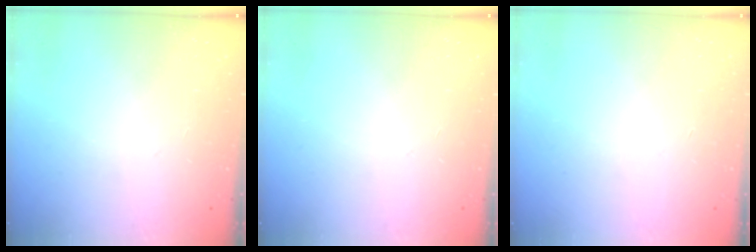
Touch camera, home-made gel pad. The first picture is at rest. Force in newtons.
{"total": 0.0}
{"total": 1.5, "press": 1.5, "slide": 0.1}